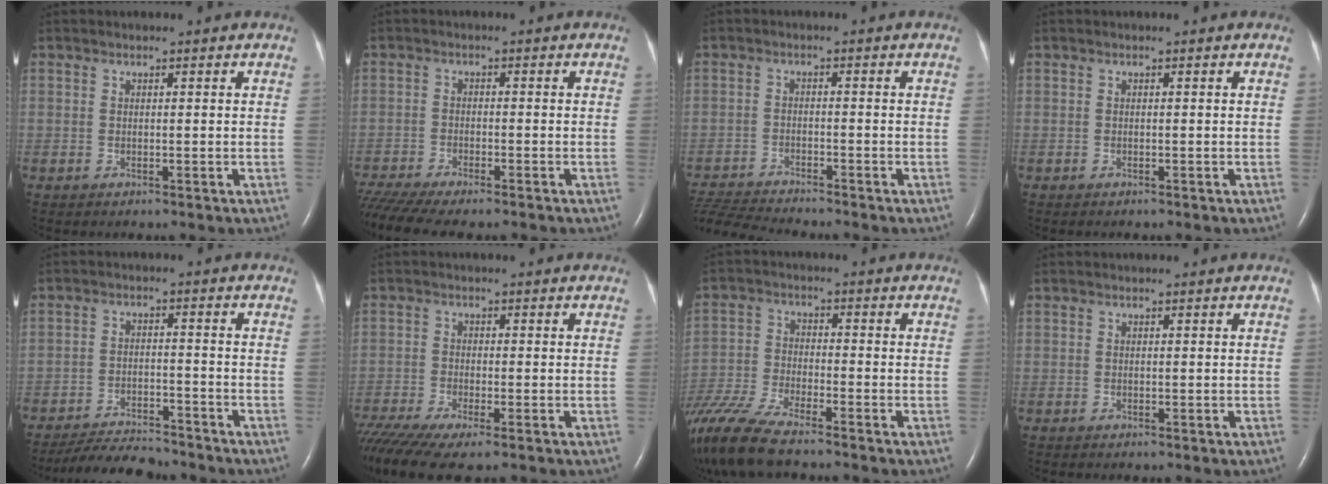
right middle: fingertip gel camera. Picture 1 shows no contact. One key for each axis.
{"total": 10.9, "fx": -9.5, "fy": 1.4, "fz": 5.2, "tx": -0.087, "ty": -0.010, "tz": -0.149}
{"total": 8.5, "fx": -8.2, "fy": -0.4, "fz": 2.1, "tx": -0.042, "ty": -0.009, "tz": -0.146}
{"total": 0.0}
{"total": 9.1, "fx": -8.6, "fy": 1.4, "fz": 2.5, "tx": -0.038, "ty": -0.012, "tz": -0.141}
{"total": 9.2, "fx": -7.0, "fy": 1.1, "fz": 5.8, "tx": -0.108, "ty": -0.016, "tz": -0.122}
{"total": 12.6, "fx": -10.5, "fy": 1.5, "fz": 6.8, "tx": -0.145, "ty": -0.029, "tz": -0.197}
{"total": 0.0}